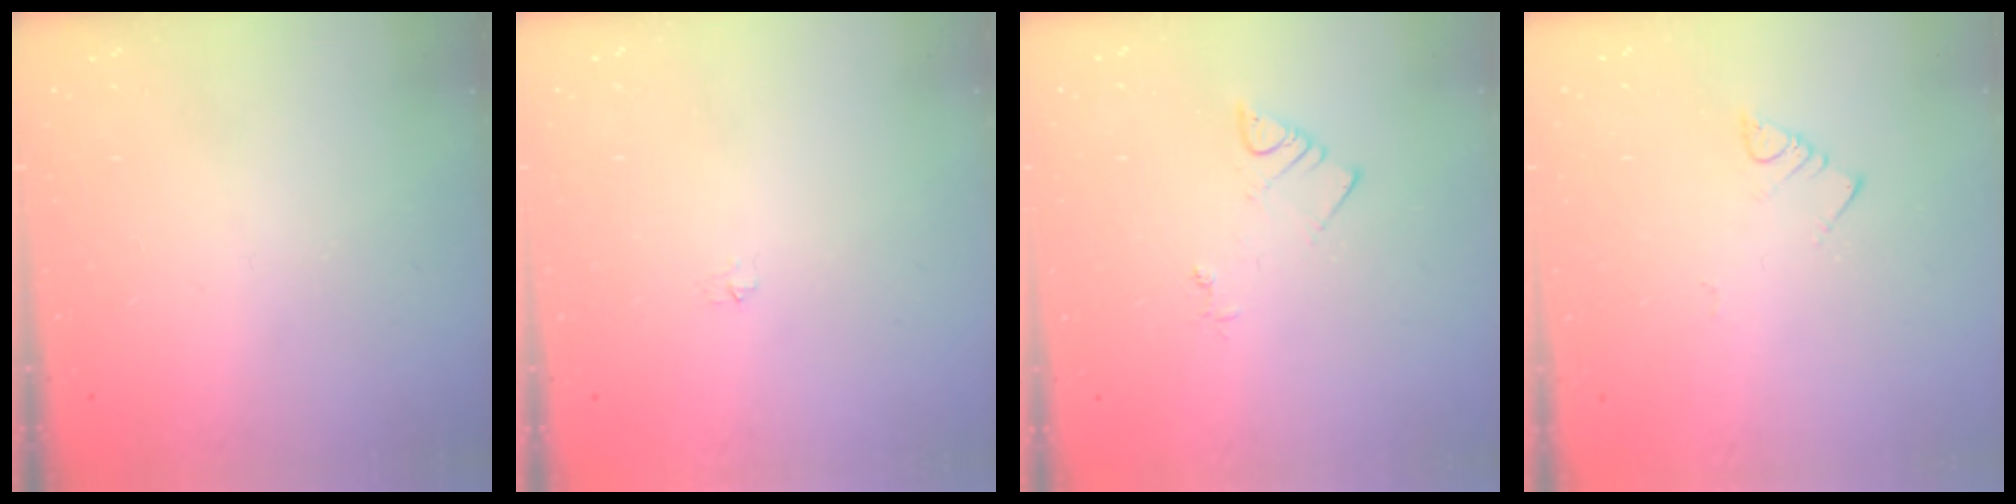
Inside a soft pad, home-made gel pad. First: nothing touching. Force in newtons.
{"total": 3.1, "press": 3.0, "slide": 0.4}
{"total": 3.1, "press": 3.0, "slide": 0.4}
{"total": 2.7, "press": 2.6, "slide": 0.5}